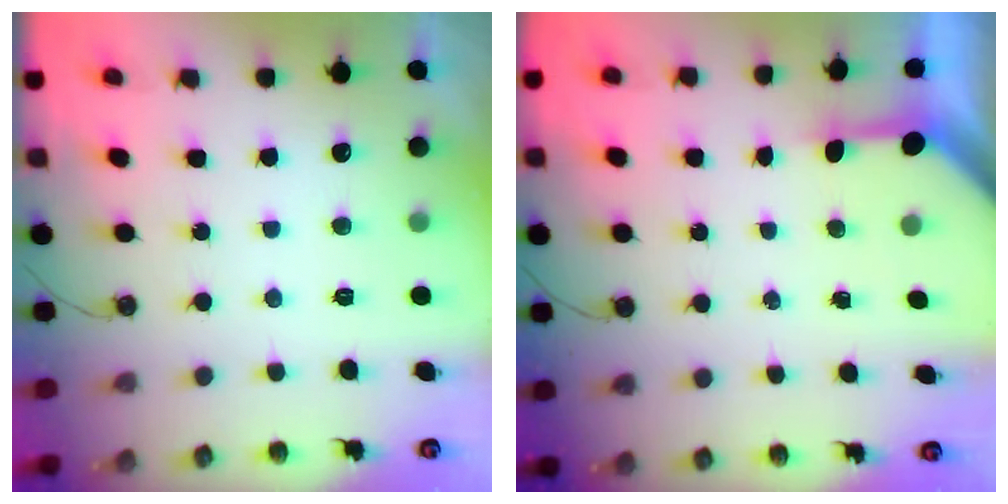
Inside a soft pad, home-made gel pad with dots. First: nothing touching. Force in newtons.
{"total": 3.4, "press": 3.3, "slide": 0.4}